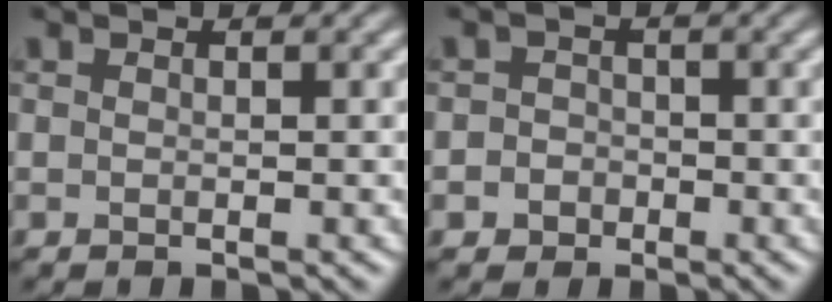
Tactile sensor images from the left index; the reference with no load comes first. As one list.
[{"total": 1.8, "force": [-1.1, 1.4, 0.1], "torque": [0.020, 0.000, -0.028]}]